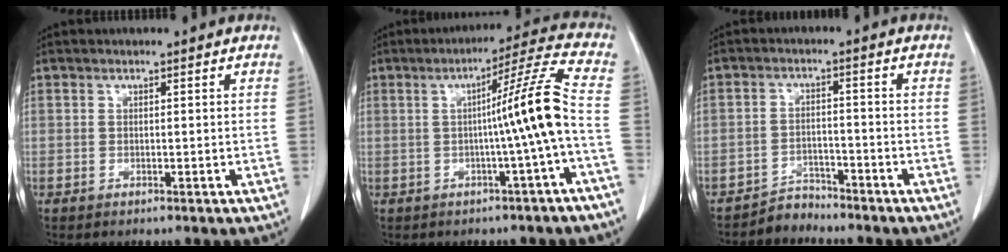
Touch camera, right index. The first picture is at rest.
{"total": 9.7, "force": [-1.4, -2.2, 9.4], "torque": [-0.135, 0.015, -0.020]}
{"total": 3.2, "force": [-3.0, 0.8, -0.7], "torque": [0.019, -0.004, -0.052]}